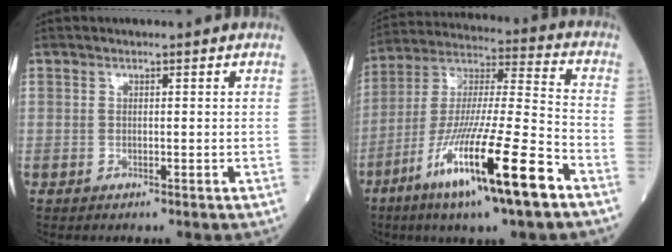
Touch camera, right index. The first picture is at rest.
{"total": 19.9, "force": [-10.4, 0.6, 17.0], "torque": [-0.325, -0.047, -0.186]}